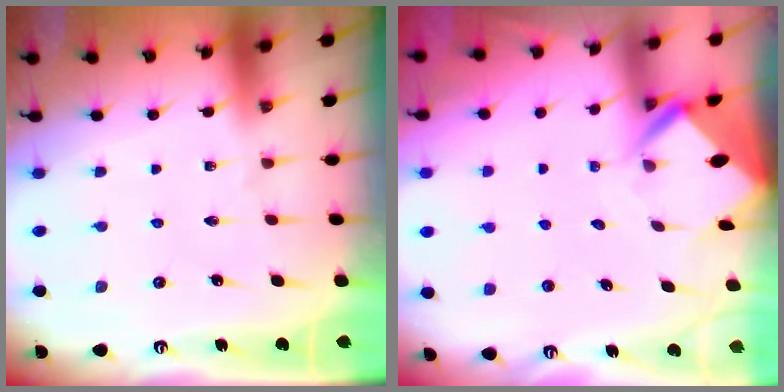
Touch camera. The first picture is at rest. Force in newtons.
{"total": 5.0, "press": 4.9, "slide": 0.3}